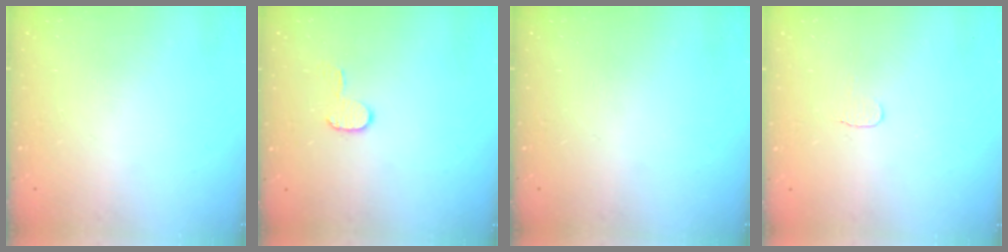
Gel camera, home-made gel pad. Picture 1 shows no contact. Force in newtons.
{"total": 5.9, "press": 5.9, "slide": 0.4}
{"total": 0.0}
{"total": 3.6, "press": 3.6, "slide": 0.4}